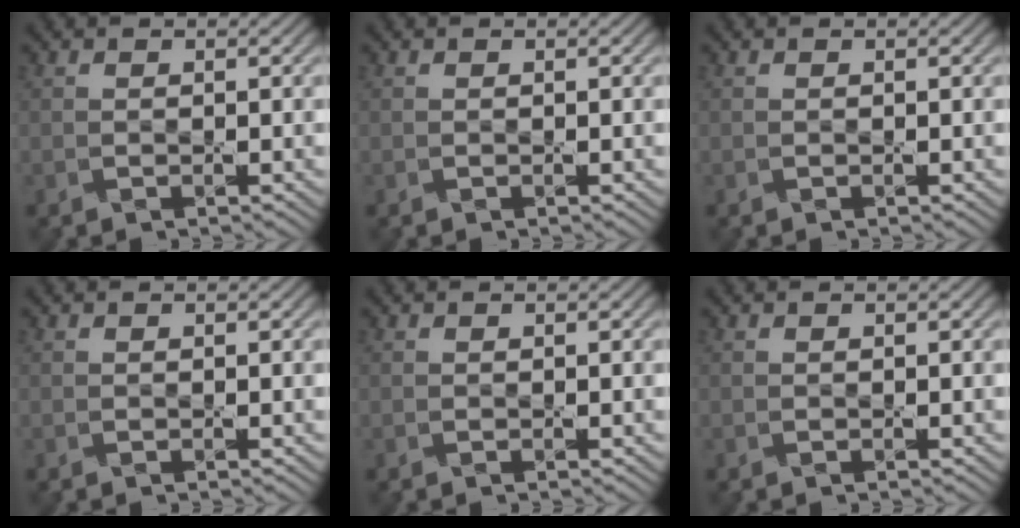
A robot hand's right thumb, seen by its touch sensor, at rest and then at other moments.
{"total": 0.0}
{"total": 0.0}
{"total": 0.0}
{"total": 0.0}
{"total": 0.0}